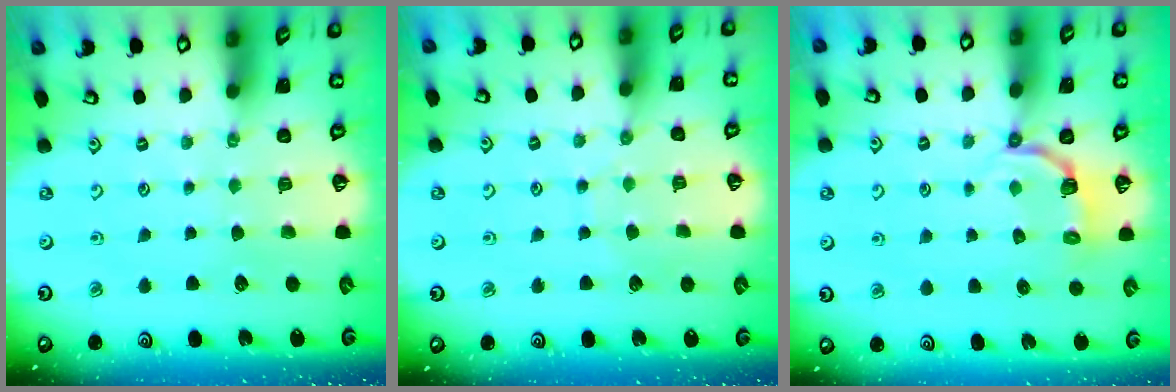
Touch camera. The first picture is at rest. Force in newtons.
{"total": 6.5, "press": 6.5, "slide": 0.6}
{"total": 3.7, "press": 2.0, "slide": 3.1}